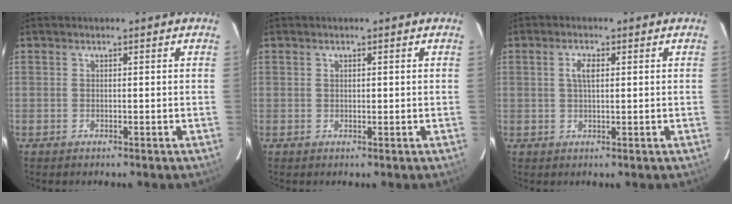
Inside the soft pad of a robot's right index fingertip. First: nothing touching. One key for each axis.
{"total": 0.7, "fx": 0.3, "fy": 0.5, "fz": 0.4, "tx": -0.006, "ty": 0.002, "tz": 0.006}
{"total": 2.7, "fx": 0.7, "fy": 1.1, "fz": 2.4, "tx": -0.047, "ty": 0.006, "tz": 0.014}